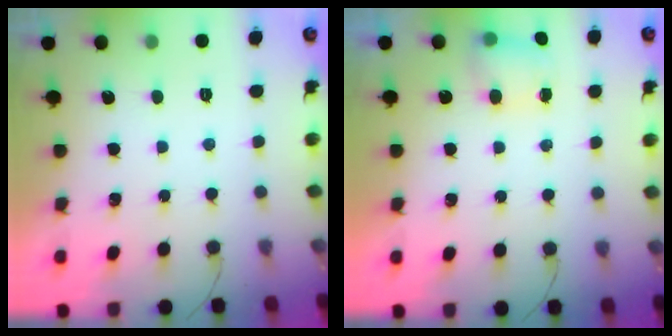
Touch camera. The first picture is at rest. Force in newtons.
{"total": 5.0, "press": 4.9, "slide": 0.5}